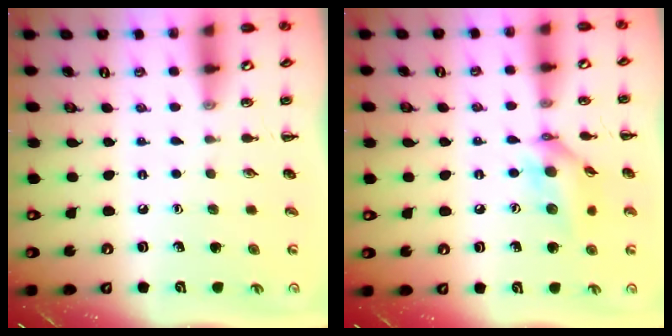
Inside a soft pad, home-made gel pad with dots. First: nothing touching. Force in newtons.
{"total": 12.1, "press": 11.9, "slide": 2.3}